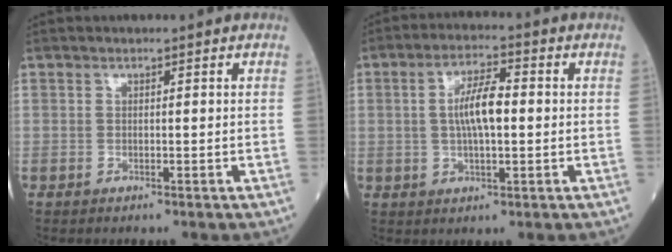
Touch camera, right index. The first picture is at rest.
{"total": 7.2, "force": [0.4, 1.9, 6.9], "torque": [-0.133, 0.011, 0.005]}